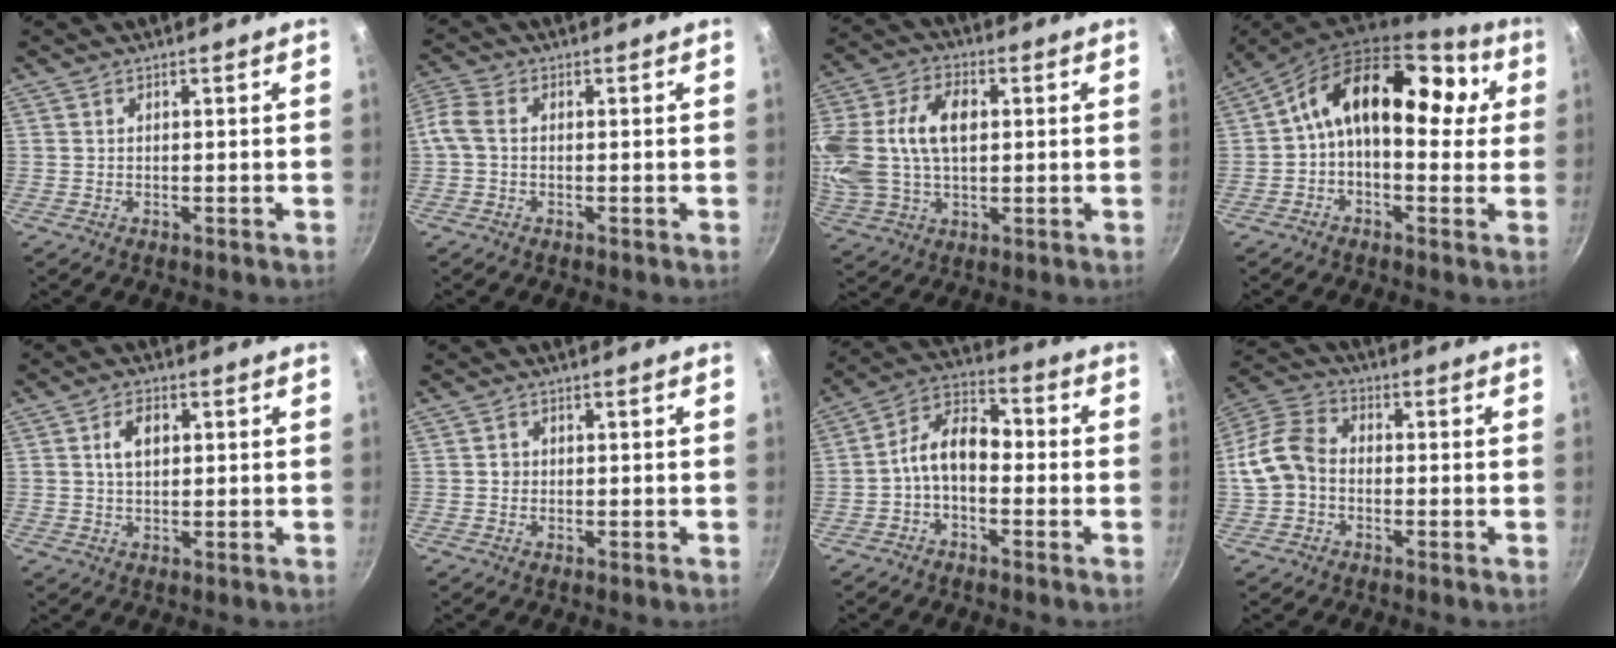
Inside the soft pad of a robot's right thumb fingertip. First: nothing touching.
{"total": 4.9, "force": [-0.3, 3.3, 3.6], "torque": [-0.089, 0.015, -0.020]}
{"total": 18.8, "force": [2.7, 12.1, 14.1], "torque": [-0.299, 0.022, 0.048]}
{"total": 16.1, "force": [2.6, 10.5, 11.9], "torque": [-0.149, 0.039, 0.015]}
{"total": 4.6, "force": [1.2, 2.9, 3.4], "torque": [-0.046, 0.002, 0.020]}
{"total": 1.2, "force": [0.0, 1.1, 0.3], "torque": [-0.001, 0.003, -0.002]}
{"total": 9.4, "force": [-1.8, 5.9, 7.1], "torque": [-0.106, 0.045, -0.052]}
{"total": 10.1, "force": [-1.4, 7.6, 6.4], "torque": [-0.109, 0.032, -0.046]}